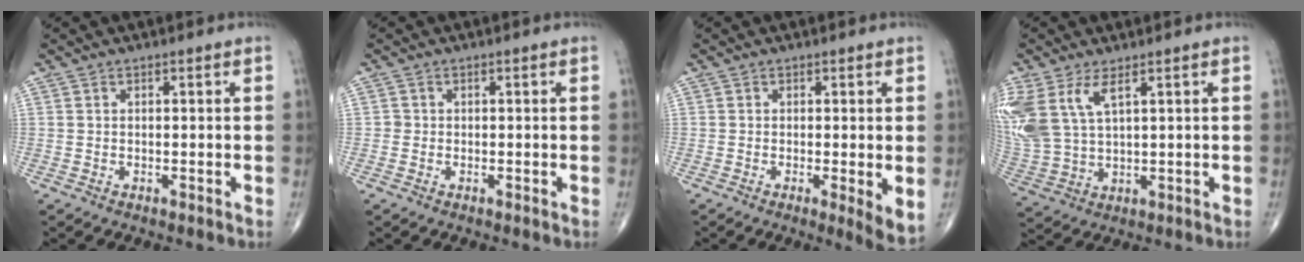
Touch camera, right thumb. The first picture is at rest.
{"total": 0.8, "force": [-0.1, 0.8, 0.1], "torque": [0.004, 0.004, -0.002]}
{"total": 4.6, "force": [-0.6, 0.9, 4.5], "torque": [-0.072, -0.016, -0.013]}
{"total": 12.4, "force": [5.3, 6.0, 9.4], "torque": [-0.230, -0.010, 0.118]}